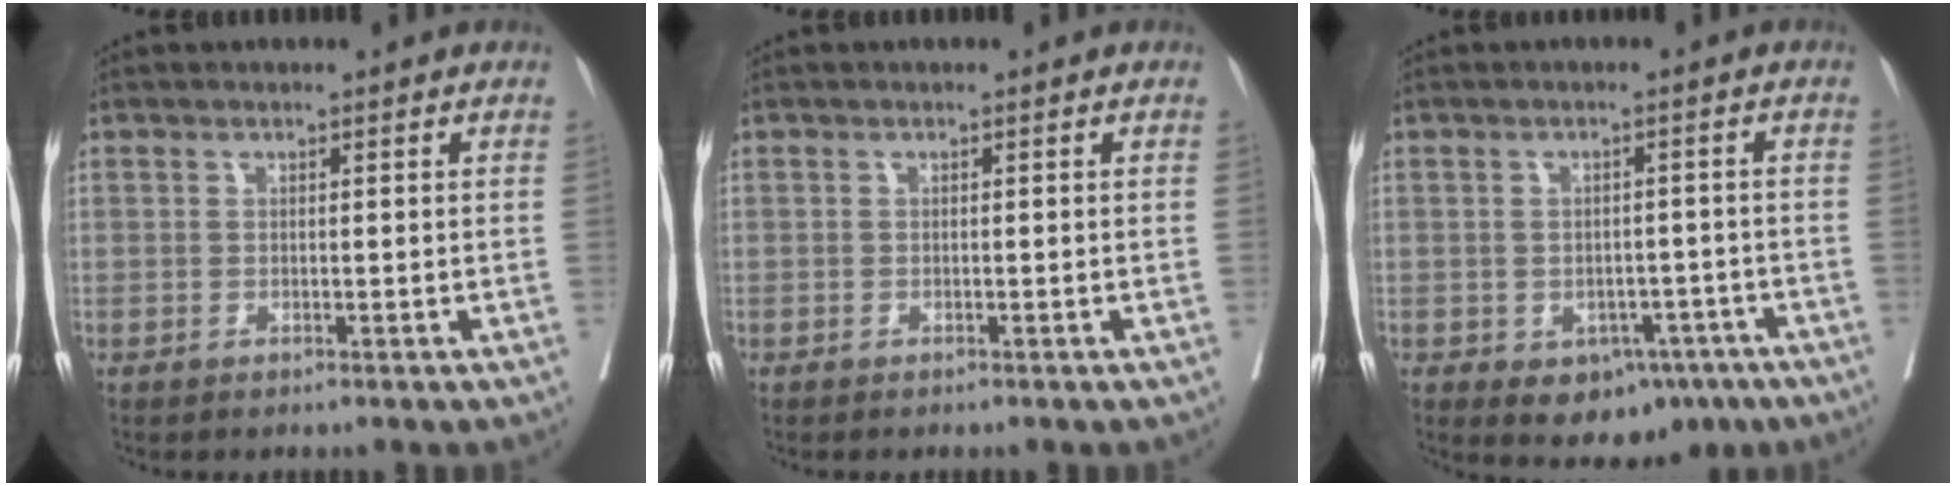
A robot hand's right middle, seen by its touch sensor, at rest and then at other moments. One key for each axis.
{"total": 0.0}
{"total": 7.7, "fx": -4.2, "fy": 5.1, "fz": 4.1, "tx": -0.033, "ty": 0.011, "tz": -0.048}